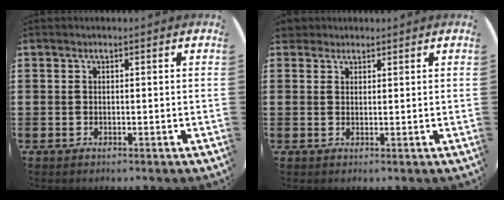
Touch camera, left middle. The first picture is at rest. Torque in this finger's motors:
{"motor_torque": [-0.31, -0.16, 0.06, 0.01]}